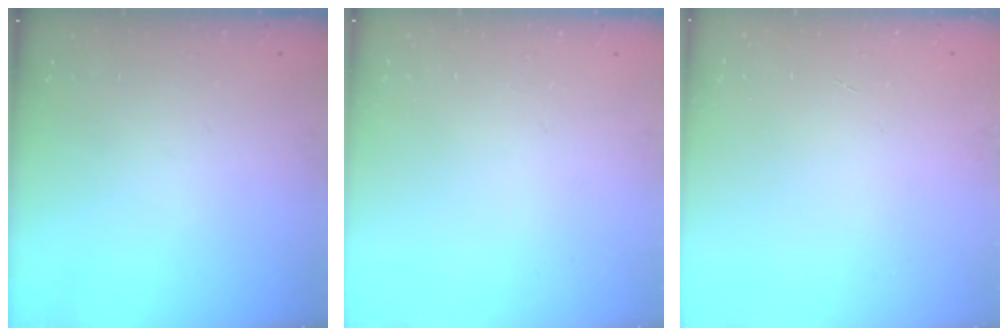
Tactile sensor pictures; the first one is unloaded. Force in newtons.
{"total": 0.0}
{"total": 0.0}